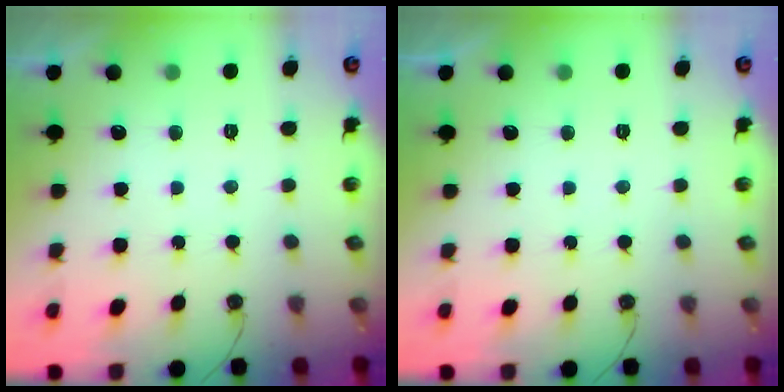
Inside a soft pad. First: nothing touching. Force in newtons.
{"total": 0.0}